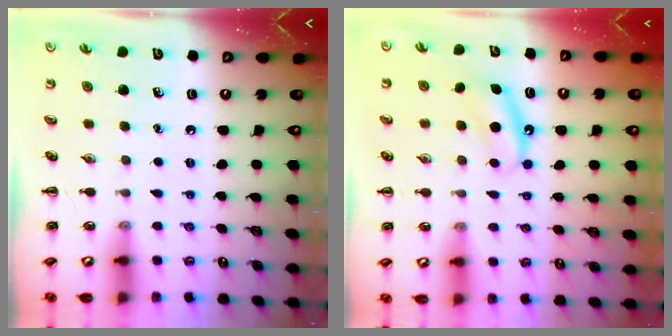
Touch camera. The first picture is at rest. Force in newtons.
{"total": 5.7, "press": 5.5, "slide": 1.4}